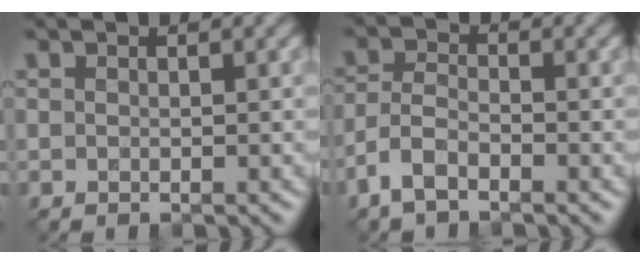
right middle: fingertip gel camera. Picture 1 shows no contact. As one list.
[{"total": 3.1, "force": [-2.0, 1.2, 1.9], "torque": [-0.043, 0.004, -0.051]}]